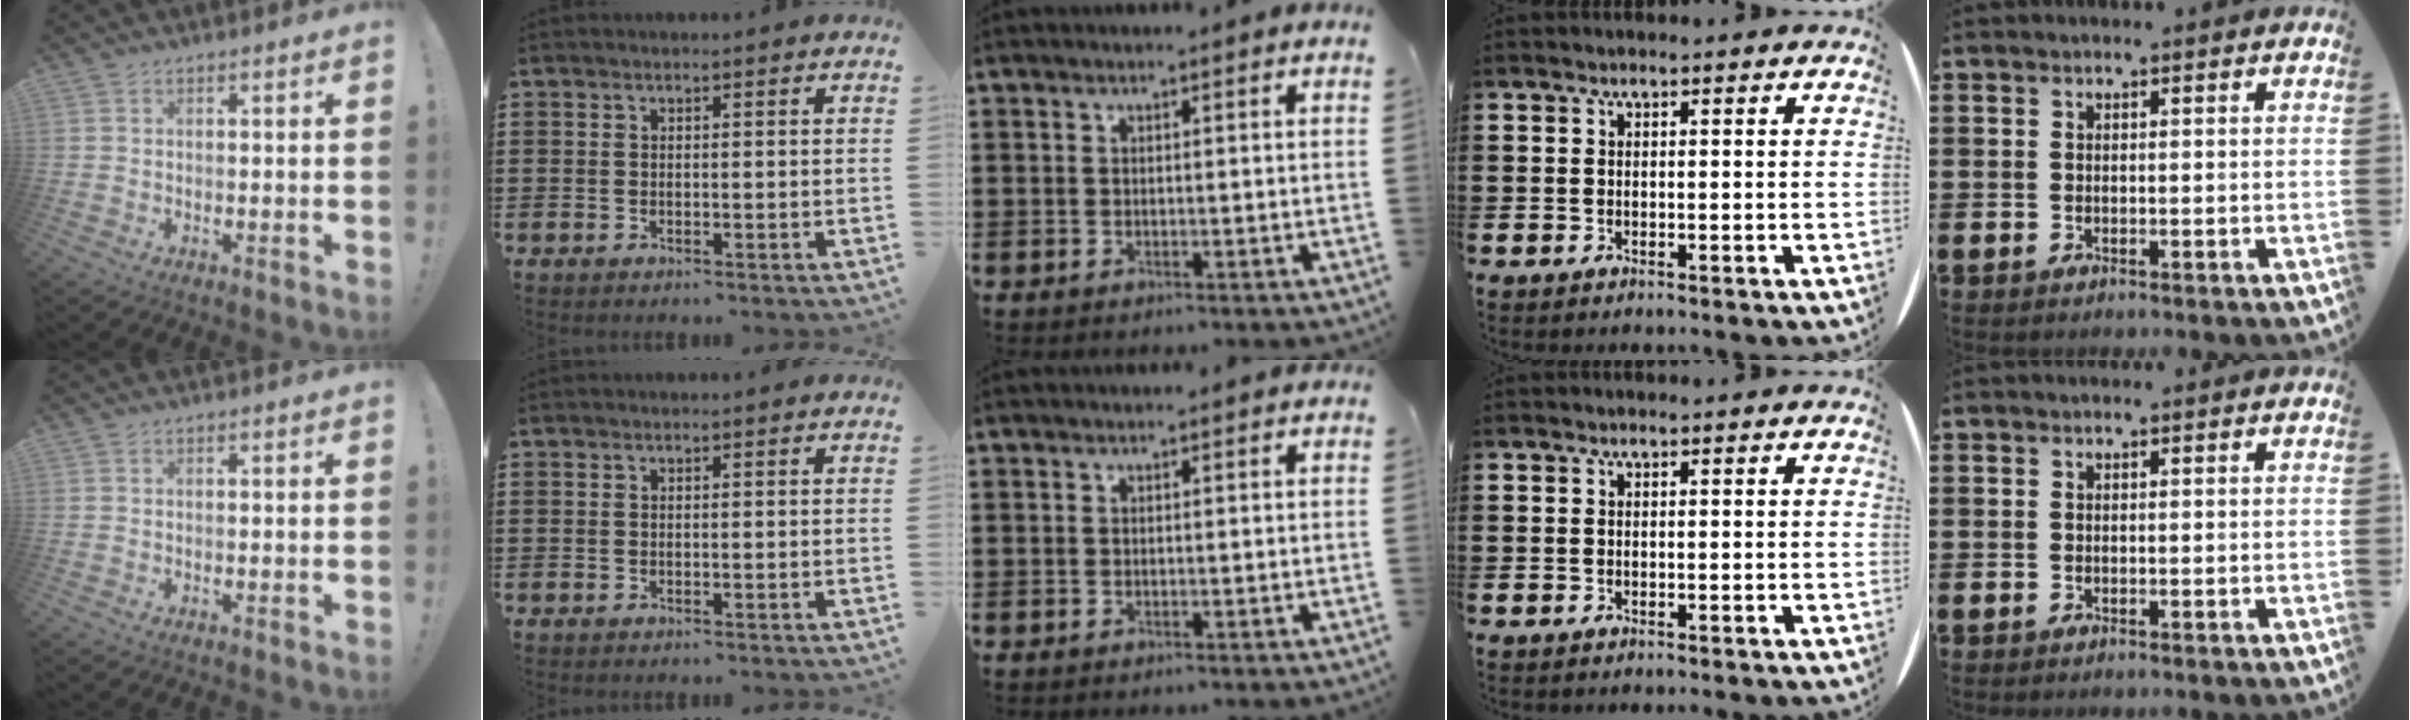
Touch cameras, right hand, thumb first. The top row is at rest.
{}